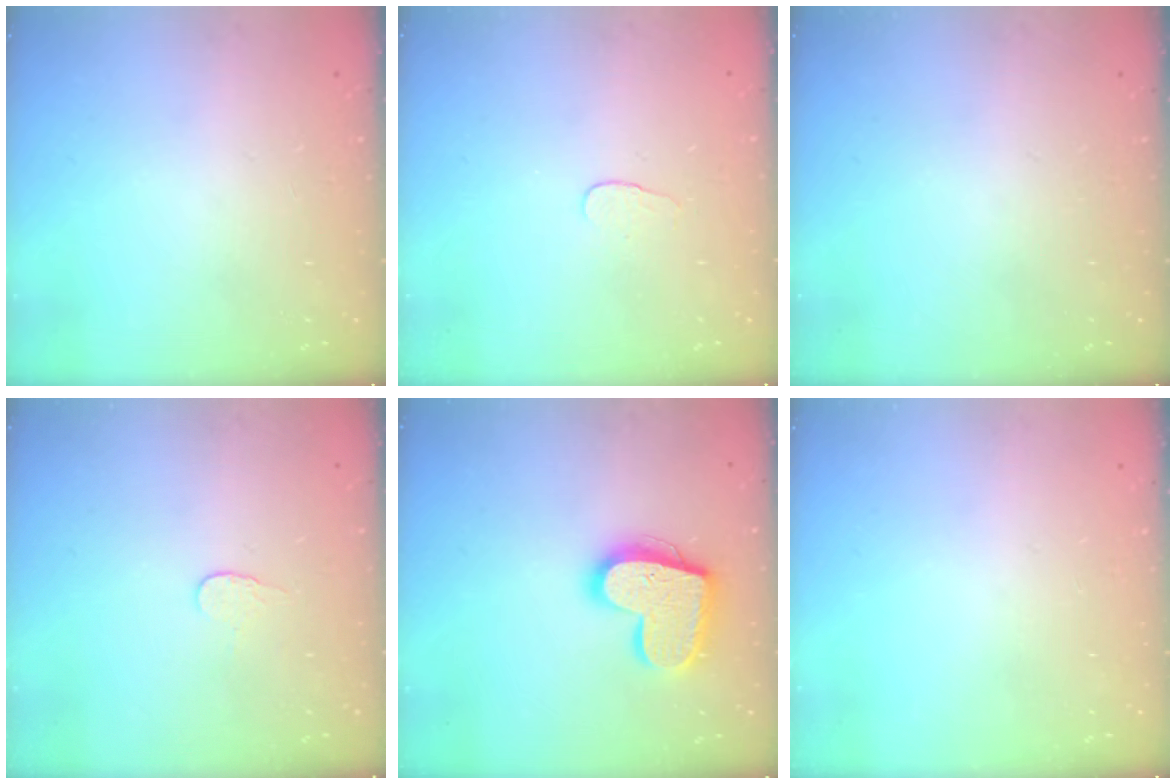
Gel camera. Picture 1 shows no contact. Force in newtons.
{"total": 3.8, "press": 3.8, "slide": 0.3}
{"total": 0.0}
{"total": 3.8, "press": 3.8, "slide": 0.3}
{"total": 17.4, "press": 17.3, "slide": 1.4}
{"total": 0.0}